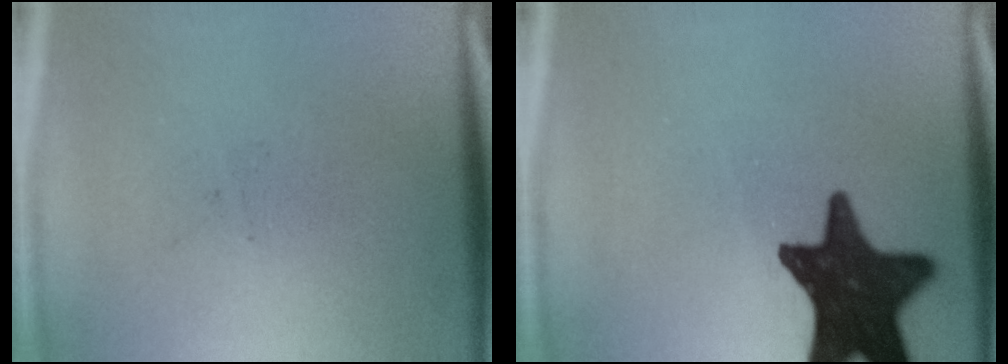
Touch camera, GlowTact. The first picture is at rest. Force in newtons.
{"total": 17.3}